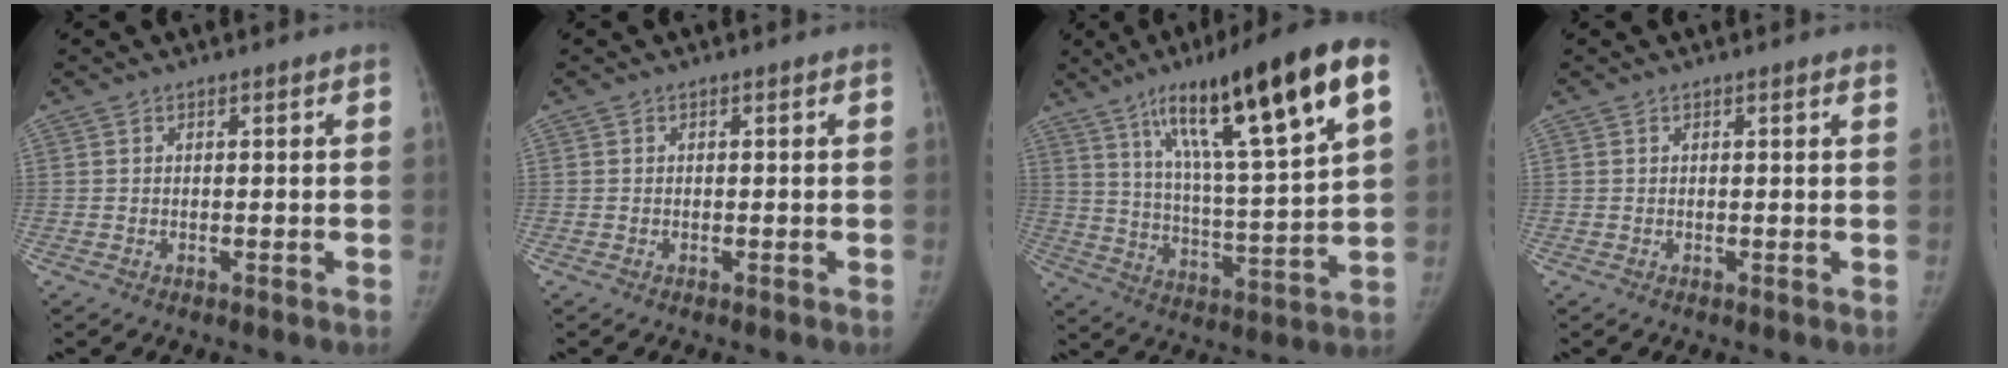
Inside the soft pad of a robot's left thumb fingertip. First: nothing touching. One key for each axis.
{"total": 0.0}
{"total": 25.8, "fx": 12.4, "fy": 4.5, "fz": 22.2, "tx": -0.338, "ty": -0.019, "tz": 0.204}
{"total": 0.9, "fx": 0.7, "fy": 0.1, "fz": 0.6, "tx": -0.003, "ty": 0.003, "tz": 0.007}